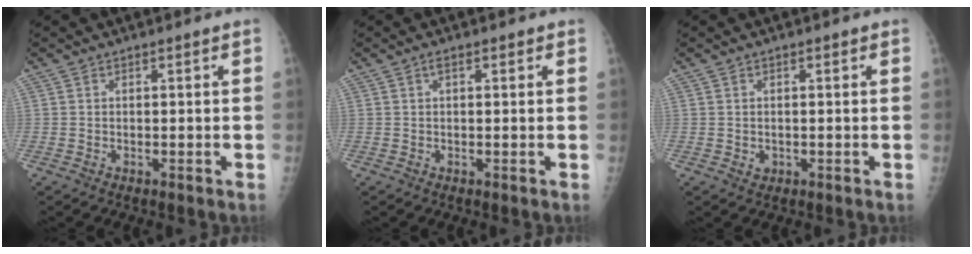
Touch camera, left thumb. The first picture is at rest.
{"total": 1.5, "force": [0.7, 0.7, 1.1], "torque": [-0.019, 0.001, 0.007]}
{"total": 1.5, "force": [0.0, 1.3, 0.6], "torque": [-0.003, 0.000, 0.003]}